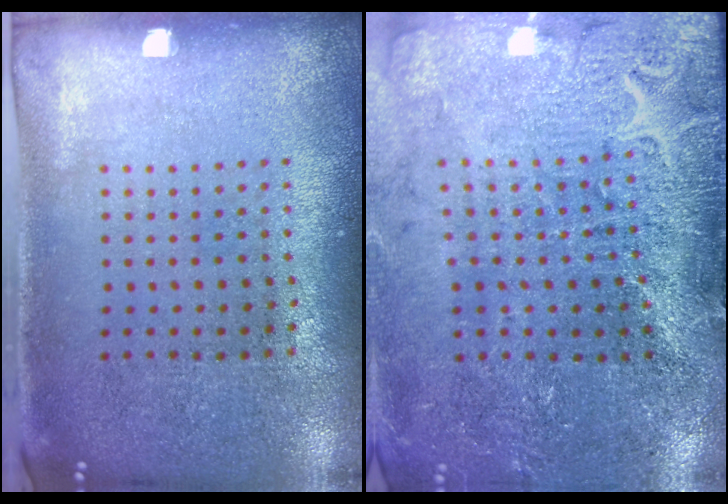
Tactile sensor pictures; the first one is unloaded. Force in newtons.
{"total": 3.2, "press": 3.2, "slide": 0.4}